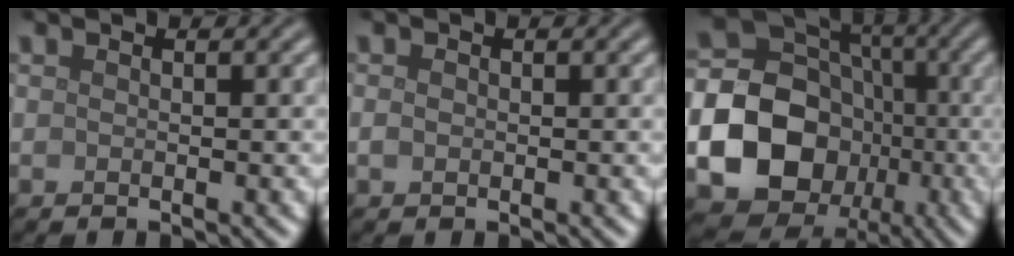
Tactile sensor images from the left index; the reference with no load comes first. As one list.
[{"total": 0.7, "force": [-0.1, 0.6, 0.5], "torque": [-0.009, 0.000, -0.002]}, {"total": 21.1, "force": [-4.7, 19.1, 7.5], "torque": [-0.188, -0.026, -0.106]}]